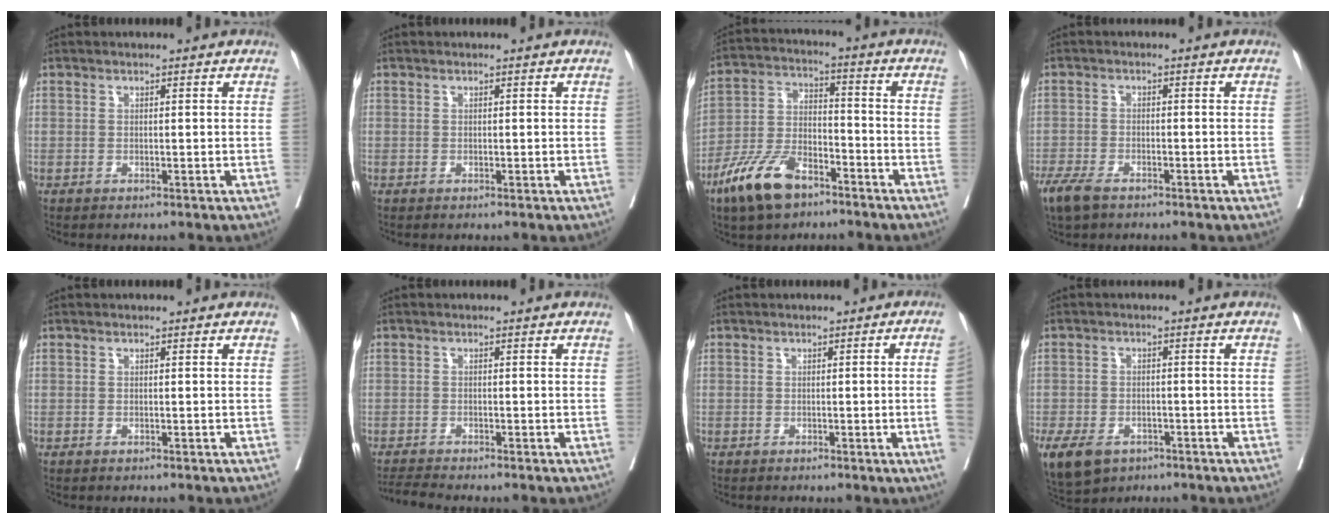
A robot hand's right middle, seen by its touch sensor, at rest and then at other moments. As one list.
[{"total": 0.0}, {"total": 11.3, "force": [-7.5, 4.6, 7.0], "torque": [-0.152, -0.005, -0.148]}, {"total": 5.8, "force": [-4.3, 2.1, 3.3], "torque": [-0.067, -0.012, -0.076]}, {"total": 0.0}, {"total": 2.4, "force": [-2.2, -0.9, 0.3], "torque": [-0.014, -0.016, -0.044]}, {"total": 5.1, "force": [-0.6, -1.7, 4.8], "torque": [-0.064, -0.010, -0.004]}, {"total": 13.8, "force": [-7.6, 9.3, 6.7], "torque": [-0.184, -0.014, -0.106]}]